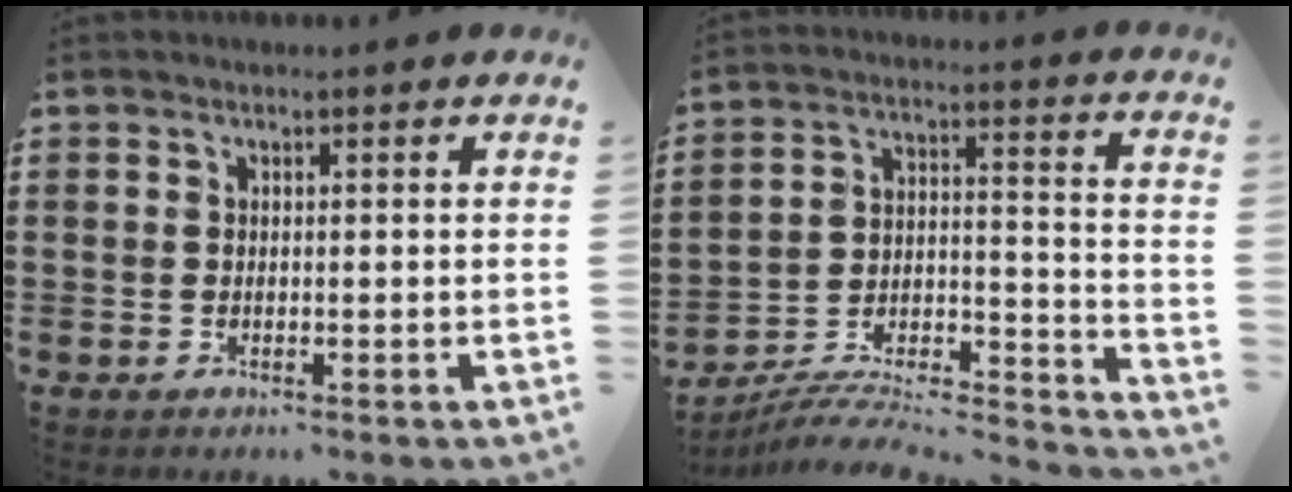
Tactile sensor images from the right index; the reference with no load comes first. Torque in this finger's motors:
{"motor_torque": [-1.21, 0.92, -0.19, -0.08]}